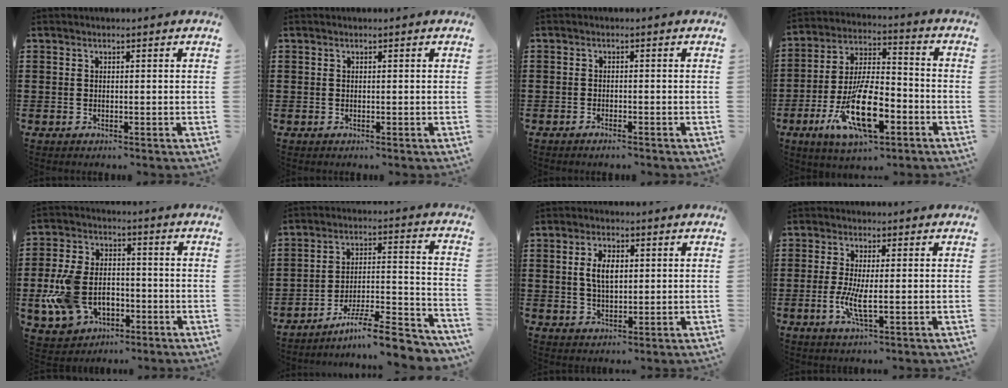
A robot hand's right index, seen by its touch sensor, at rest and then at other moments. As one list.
[{"total": 0.0}, {"total": 0.9, "force": [-0.9, 0.0, 0.3], "torque": [-0.009, -0.002, -0.016]}, {"total": 14.4, "force": [-6.2, 5.7, 11.7], "torque": [-0.241, 0.005, -0.113]}, {"total": 10.5, "force": [-2.6, 7.4, 7.0], "torque": [-0.178, 0.012, -0.048]}, {"total": 9.6, "force": [-8.0, 0.9, 5.3], "torque": [-0.077, 0.012, -0.153]}, {"total": 4.6, "force": [0.7, 2.4, 3.9], "torque": [-0.072, 0.007, 0.009]}, {"total": 5.1, "force": [-0.9, 1.2, 4.9], "torque": [-0.105, -0.008, -0.022]}]